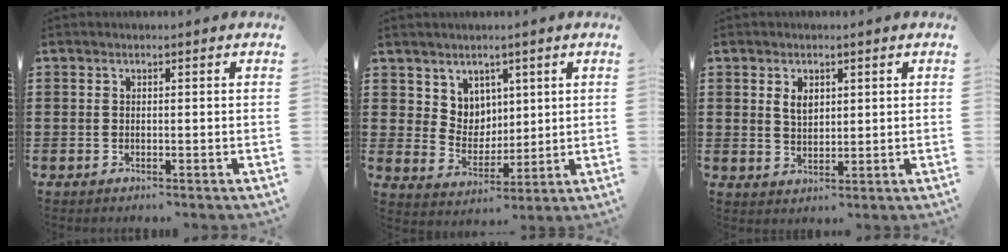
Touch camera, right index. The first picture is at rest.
{"total": 5.7, "force": [3.7, 4.4, 0.3], "torque": [-0.034, -0.003, 0.070]}
{"total": 2.8, "force": [1.1, 1.7, 1.9], "torque": [-0.033, 0.003, 0.018]}